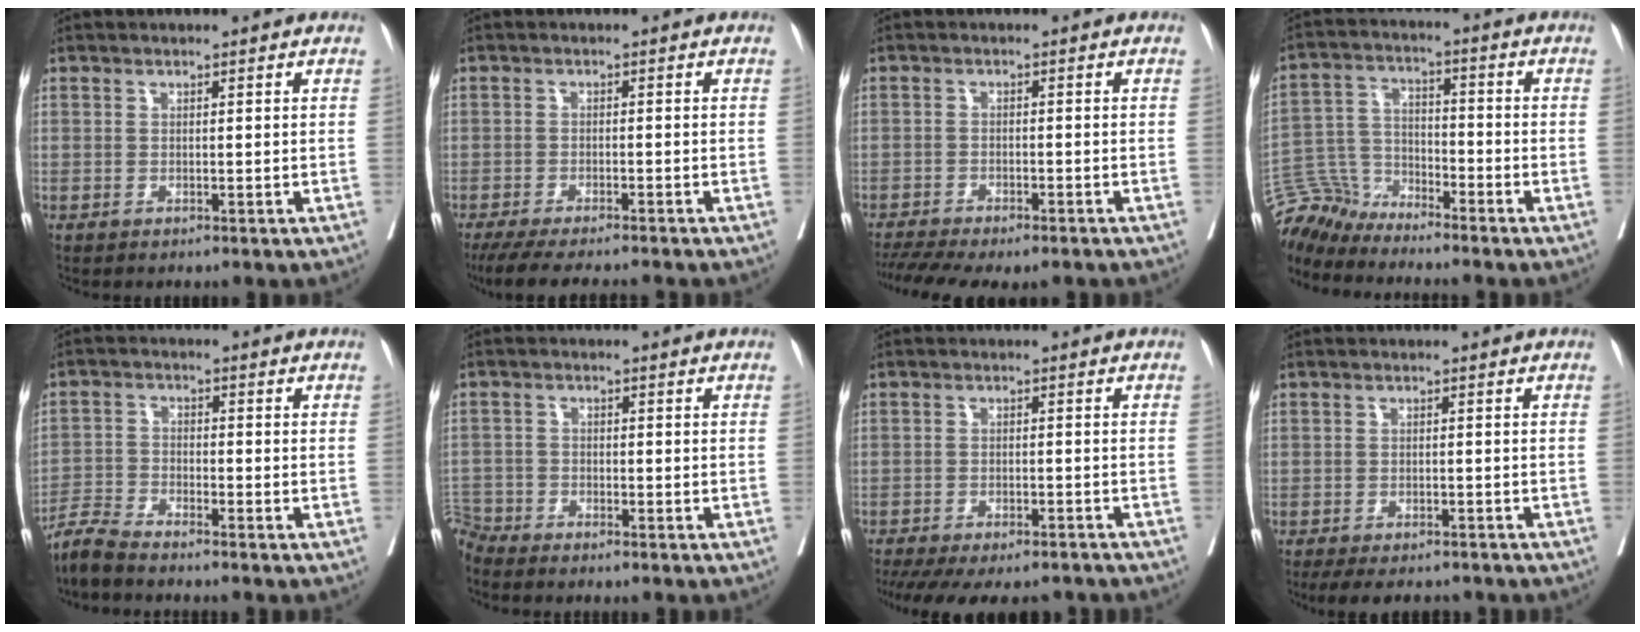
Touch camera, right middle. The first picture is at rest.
{"total": 11.1, "force": [-9.8, 0.9, 5.2], "torque": [-0.066, -0.018, -0.142]}
{"total": 12.4, "force": [-10.4, 2.8, 6.2], "torque": [-0.121, -0.006, -0.149]}
{"total": 6.7, "force": [-6.5, 0.8, -1.3], "torque": [0.019, 0.015, -0.133]}
{"total": 4.3, "force": [-4.2, -0.4, 1.0], "torque": [-0.020, -0.020, -0.088]}
{"total": 3.8, "force": [-3.7, 0.2, -0.8], "torque": [0.019, -0.009, -0.074]}
{"total": 16.6, "force": [-14.4, 4.4, 7.1], "torque": [-0.158, -0.022, -0.191]}
{"total": 8.5, "force": [-7.5, 2.4, 3.2], "torque": [-0.042, -0.009, -0.102]}